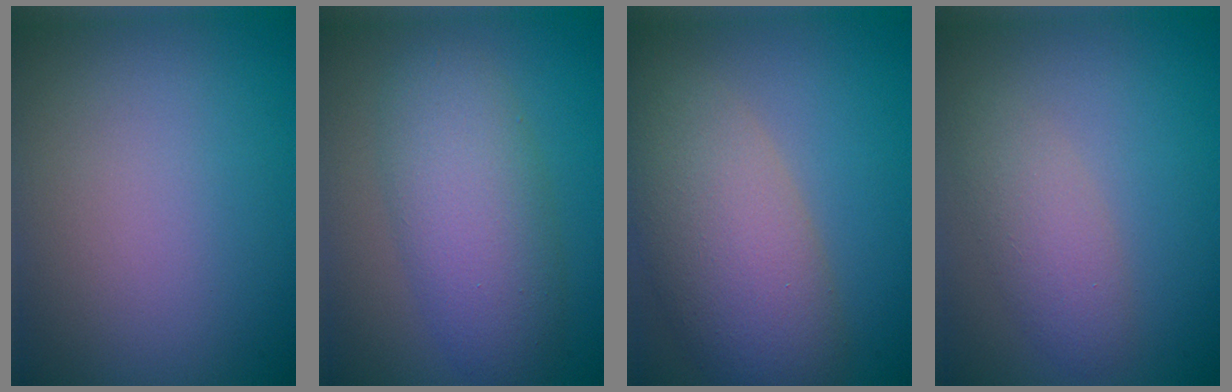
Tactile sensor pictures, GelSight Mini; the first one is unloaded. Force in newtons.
{"total": 5.7, "press": 5.7, "slide": 0.1}
{"total": 7.7, "press": 7.7, "slide": 0.5}
{"total": 2.6, "press": 2.6, "slide": 0.1}